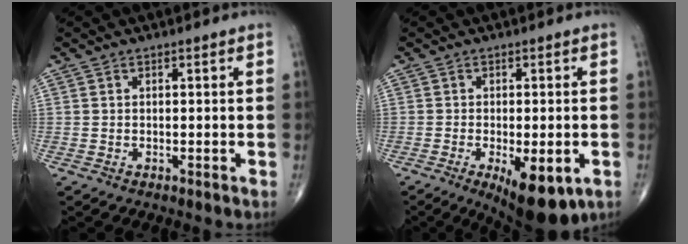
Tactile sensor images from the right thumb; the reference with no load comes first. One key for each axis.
{"total": 11.1, "fx": -4.3, "fy": 4.2, "fz": 9.3, "tx": -0.123, "ty": -0.011, "tz": -0.053}